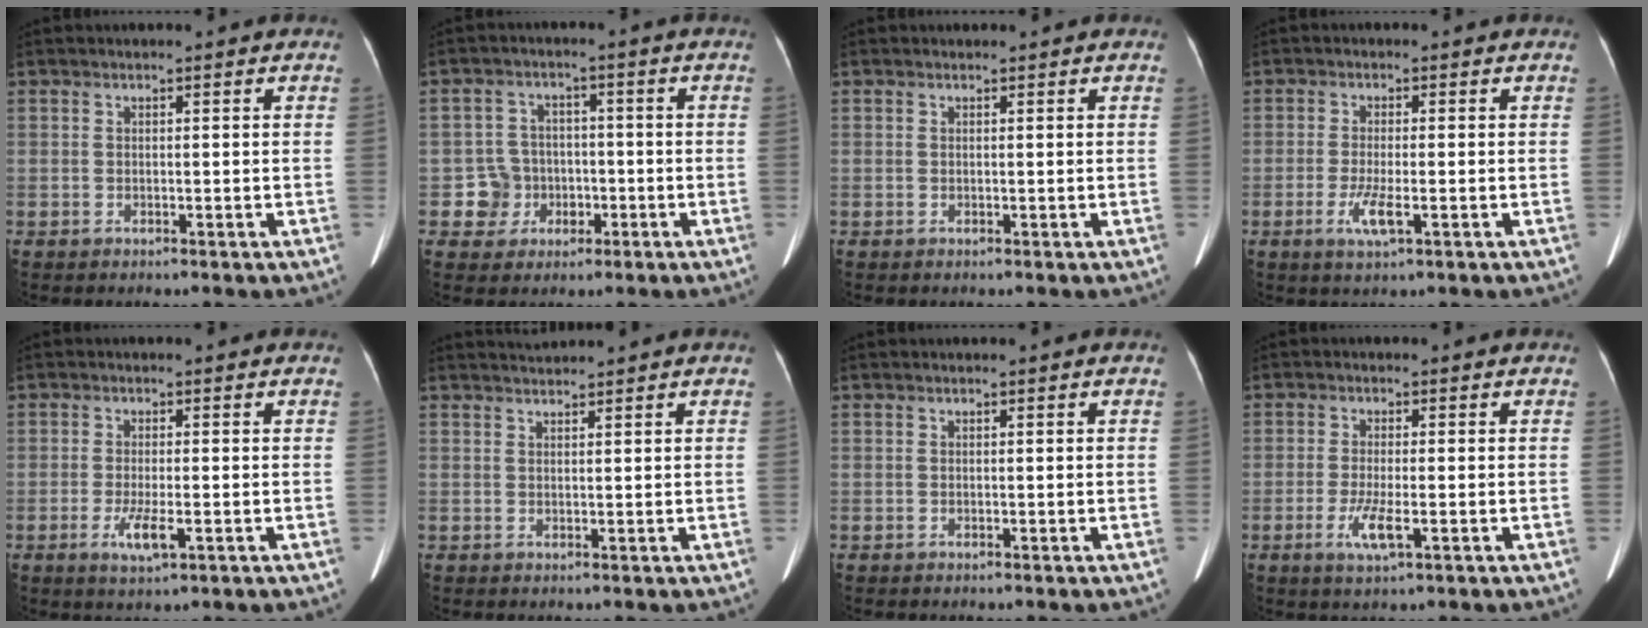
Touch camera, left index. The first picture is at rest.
{"total": 5.3, "force": [-1.7, 5.0, 0.1], "torque": [0.001, 0.012, -0.024]}
{"total": 0.8, "force": [0.8, 0.3, 0.1], "torque": [-0.008, 0.005, 0.011]}
{"total": 3.6, "force": [-1.3, 0.5, 3.3], "torque": [-0.071, -0.009, -0.024]}
{"total": 3.7, "force": [-1.3, 0.7, 3.4], "torque": [-0.070, -0.009, -0.020]}
{"total": 2.2, "force": [2.1, -0.5, 0.0], "torque": [-0.001, 0.015, 0.047]}
{"total": 0.0}
{"total": 3.9, "force": [-1.4, 0.5, 3.6], "torque": [-0.078, -0.010, -0.025]}